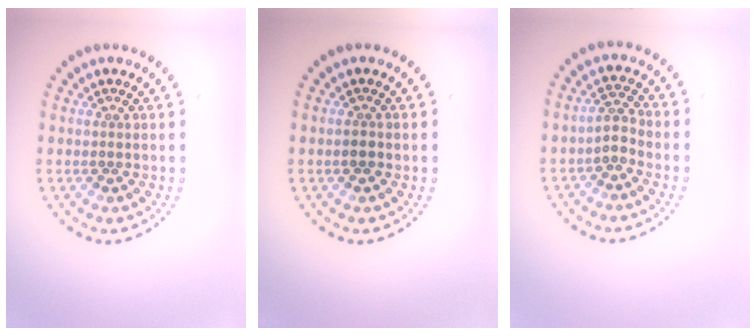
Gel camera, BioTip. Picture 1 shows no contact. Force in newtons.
{"total": 0.9, "press": 0.8, "slide": 0.3}
{"total": 1.8, "press": 1.5, "slide": 0.9}